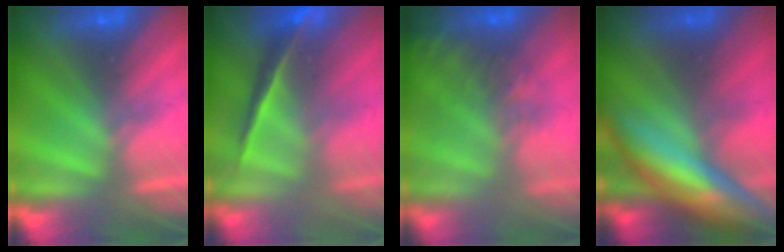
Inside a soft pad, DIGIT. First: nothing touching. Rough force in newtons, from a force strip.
{"total": 2.0}
{"total": 10.7}
{"total": 9.0}